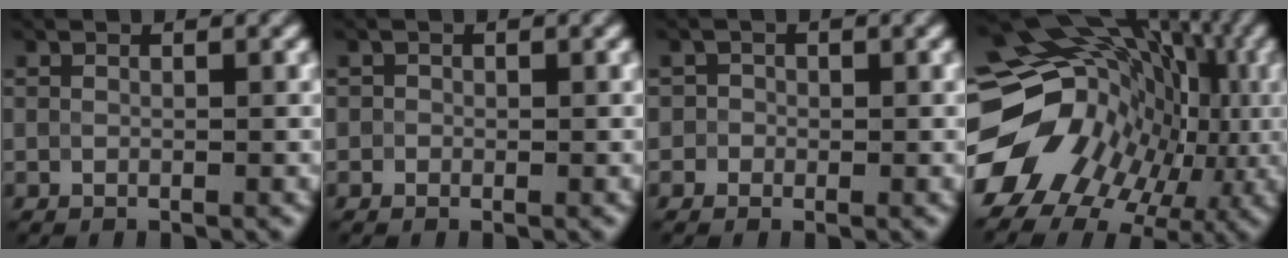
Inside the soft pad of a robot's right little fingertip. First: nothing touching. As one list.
[{"total": 0.0}, {"total": 0.8, "force": [-0.2, 0.7, 0.0], "torque": [0.011, -0.003, -0.006]}, {"total": 18.7, "force": [-2.6, 14.8, 11.2], "torque": [-0.187, 0.003, -0.043]}]